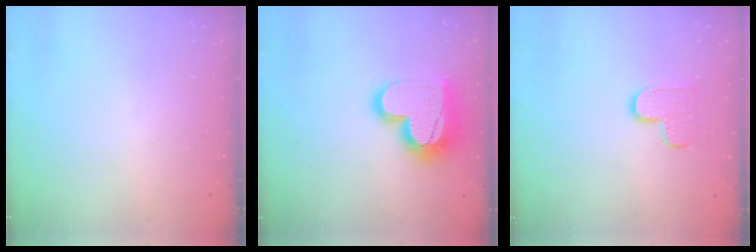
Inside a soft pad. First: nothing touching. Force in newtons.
{"total": 18.9, "press": 18.9, "slide": 1.4}
{"total": 7.0, "press": 7.0, "slide": 0.3}